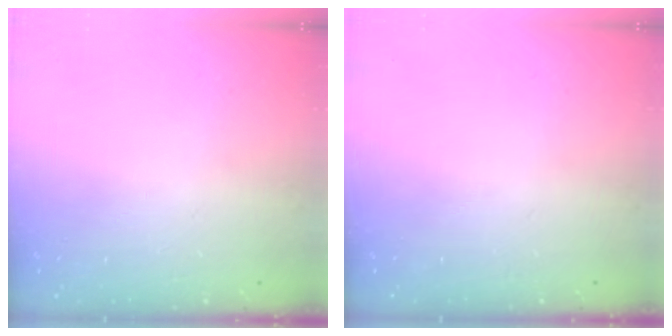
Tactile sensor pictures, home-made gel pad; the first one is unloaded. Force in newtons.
{"total": 0.0}